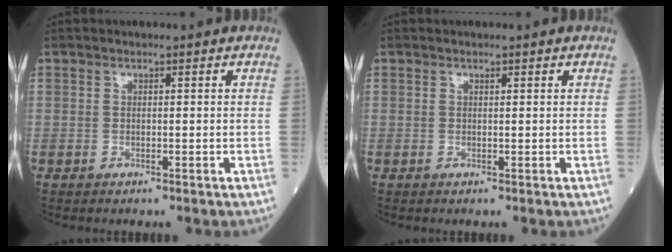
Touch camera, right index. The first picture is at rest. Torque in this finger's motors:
{"motor_torque": [-0.20, -0.05, -0.08, 0.01]}